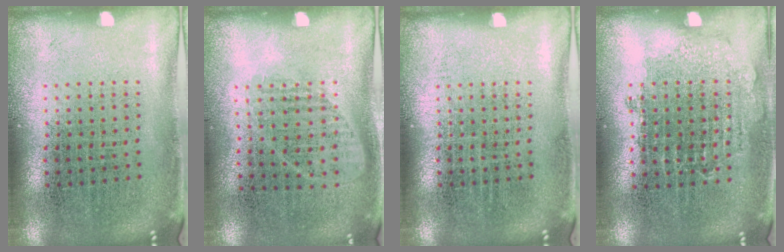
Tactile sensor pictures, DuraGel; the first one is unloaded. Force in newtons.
{"total": 1.0, "press": 0.8, "slide": 0.6}
{"total": 0.0}
{"total": 0.9, "press": 0.8, "slide": 0.4}